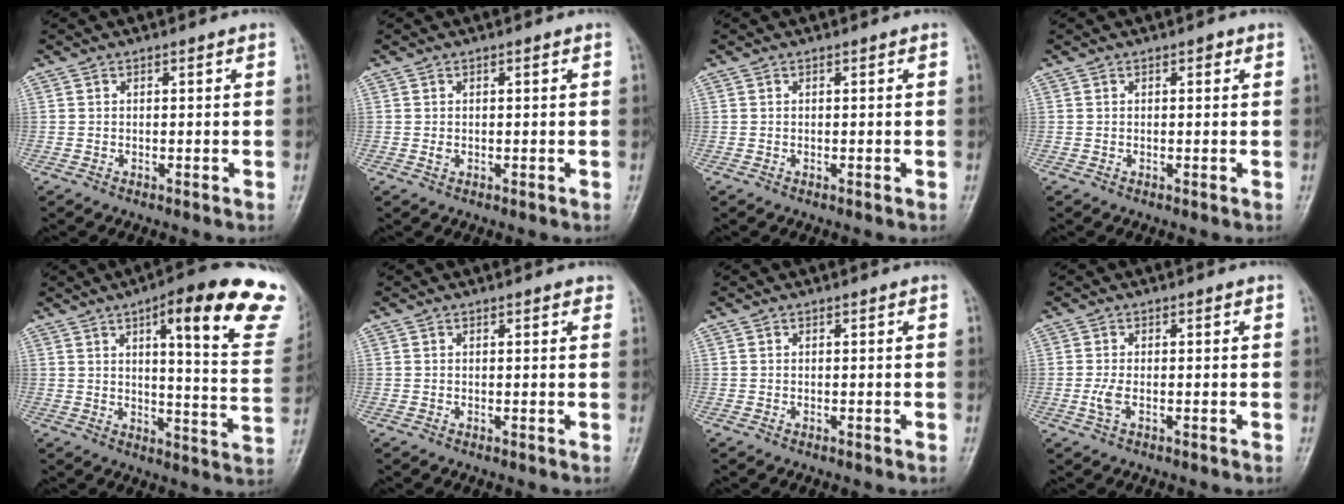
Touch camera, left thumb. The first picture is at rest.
{"total": 1.1, "force": [0.1, 0.7, 0.9], "torque": [-0.011, 0.003, 0.005]}
{"total": 0.0}
{"total": 0.9, "force": [0.4, 0.5, 0.7], "torque": [-0.004, 0.001, 0.003]}
{"total": 22.8, "force": [13.6, 5.2, 17.6], "torque": [-0.196, -0.049, 0.161]}
{"total": 1.3, "force": [0.9, 0.6, 0.8], "torque": [-0.004, -0.002, 0.007]}
{"total": 0.0}
{"total": 2.4, "force": [-0.4, 1.0, 2.2], "torque": [-0.054, 0.002, -0.007]}